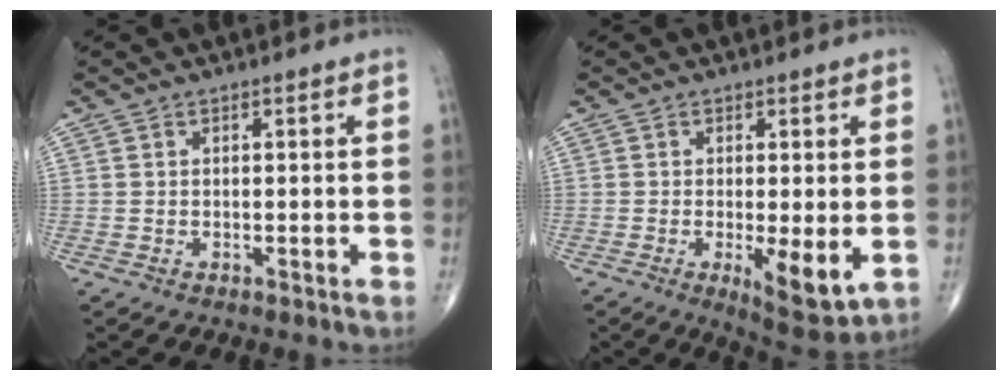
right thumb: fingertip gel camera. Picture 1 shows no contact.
{"total": 8.0, "force": [-1.6, 2.4, 7.4], "torque": [-0.111, -0.024, -0.021]}